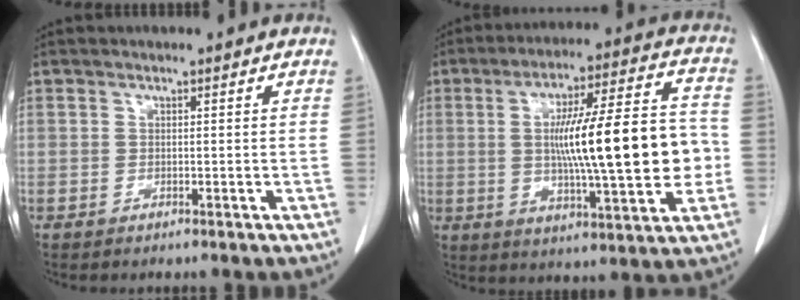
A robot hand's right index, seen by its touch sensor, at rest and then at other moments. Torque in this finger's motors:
{"motor_torque": [1.71, -0.43, 0.84, 0.21]}